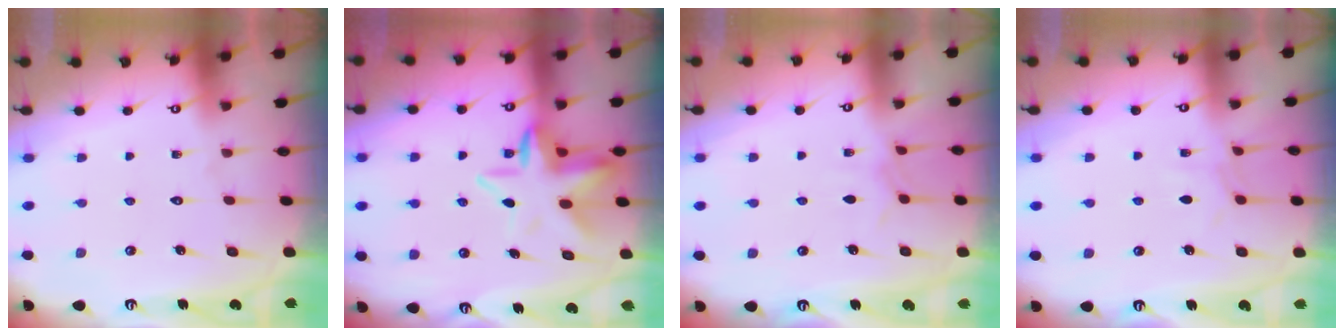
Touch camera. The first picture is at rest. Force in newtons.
{"total": 8.2, "press": 7.8, "slide": 2.4}
{"total": 3.9, "press": 3.9, "slide": 0.5}
{"total": 4.9, "press": 4.9, "slide": 0.7}